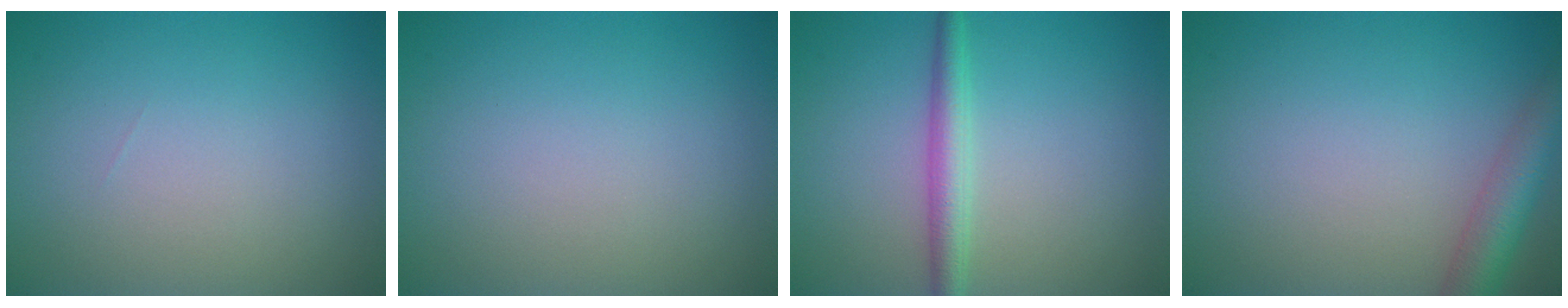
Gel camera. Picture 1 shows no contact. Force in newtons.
{"total": 0.0}
{"total": 2.7, "press": 2.7, "slide": 0.0}
{"total": 4.0, "press": 4.0, "slide": 0.3}